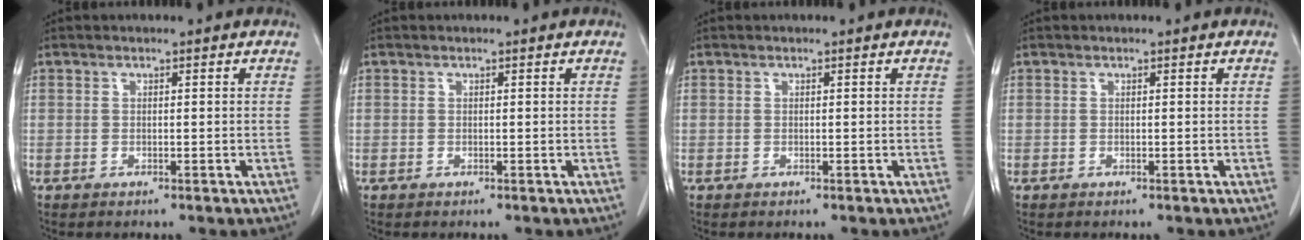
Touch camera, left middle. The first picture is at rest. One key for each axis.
{"total": 0.0}
{"total": 0.0}
{"total": 0.0}